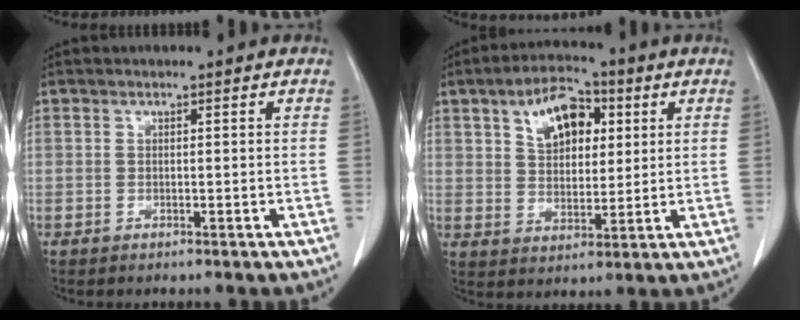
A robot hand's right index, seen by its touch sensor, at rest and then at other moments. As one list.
[{"total": 9.5, "force": [3.9, 5.3, 6.9], "torque": [-0.118, 0.020, 0.067]}]